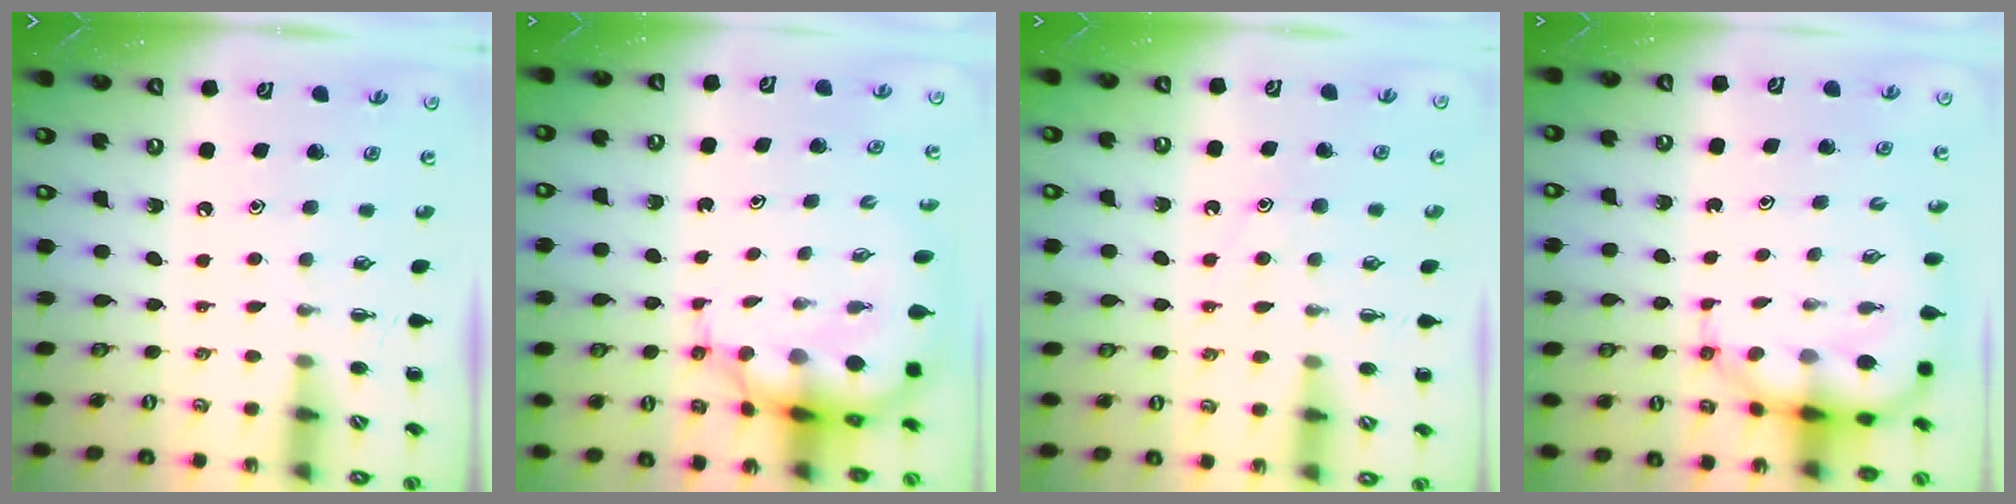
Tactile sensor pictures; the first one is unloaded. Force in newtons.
{"total": 9.0, "press": 8.8, "slide": 2.2}
{"total": 8.0, "press": 8.0, "slide": 1.0}
{"total": 7.9, "press": 7.5, "slide": 2.2}